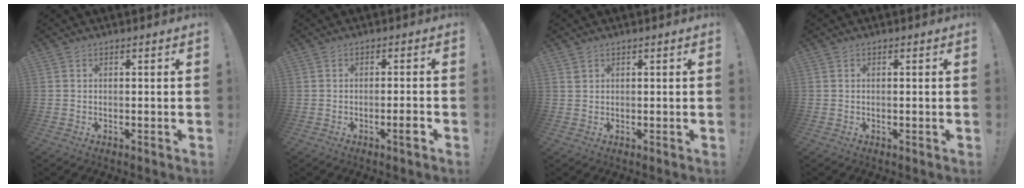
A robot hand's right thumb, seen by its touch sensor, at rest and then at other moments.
{"total": 3.3, "force": [-1.7, 0.0, 2.9], "torque": [-0.050, 0.000, -0.027]}
{"total": 1.2, "force": [0.8, 0.7, 0.4], "torque": [-0.001, -0.003, 0.015]}
{"total": 0.0}